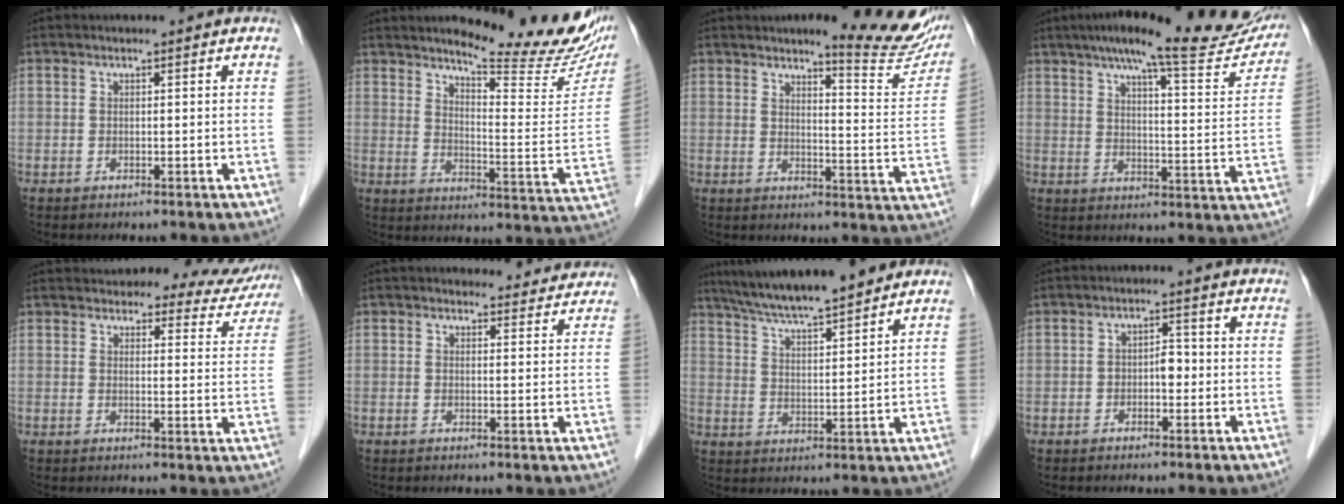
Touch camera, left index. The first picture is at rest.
{"total": 19.5, "force": [17.0, 2.6, 9.2], "torque": [-0.120, -0.070, 0.209]}
{"total": 13.1, "force": [11.3, 1.5, 6.3], "torque": [-0.068, -0.043, 0.124]}
{"total": 22.4, "force": [19.1, 2.9, 11.4], "torque": [-0.158, -0.012, 0.237]}
{"total": 15.1, "force": [14.1, 4.4, 3.1], "torque": [-0.010, -0.009, 0.147]}
{"total": 6.2, "force": [5.9, 1.7, 0.3], "torque": [0.012, 0.001, 0.052]}
{"total": 12.9, "force": [11.2, 0.7, 6.5], "torque": [-0.112, 0.019, 0.185]}
{"total": 2.6, "force": [-0.6, 1.4, 2.1], "torque": [-0.028, 0.009, -0.010]}